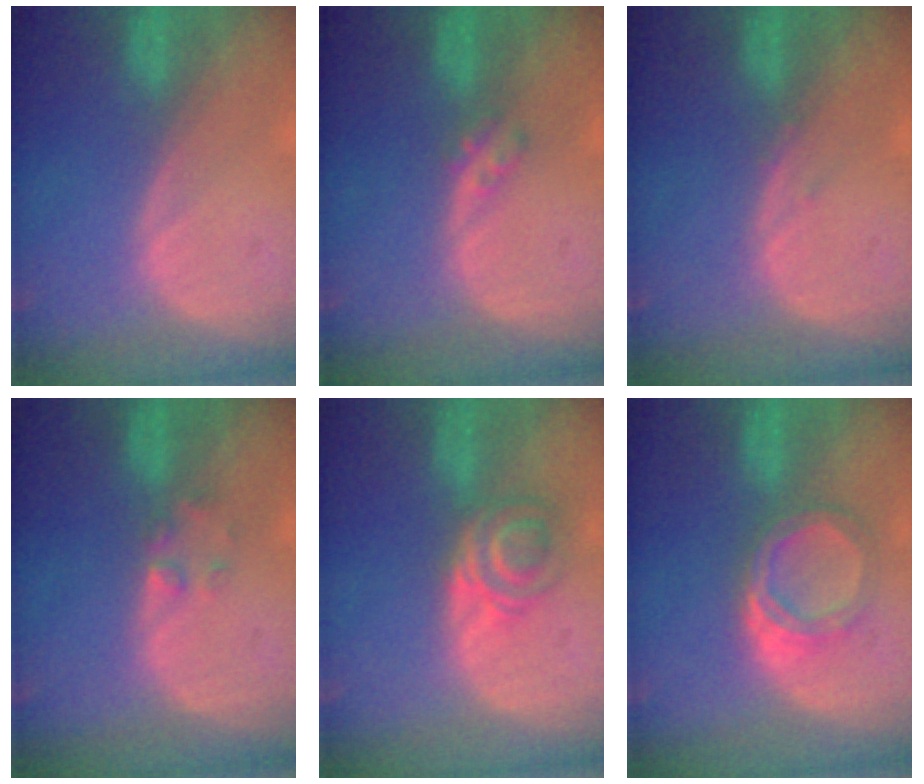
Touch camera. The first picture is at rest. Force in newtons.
{"total": 2.3, "press": 2.0, "slide": 1.2}
{"total": 0.6, "press": 0.6, "slide": 0.3}
{"total": 1.7, "press": 1.7, "slide": 0.2}
{"total": 5.9, "press": 4.9, "slide": 3.2}
{"total": 5.3, "press": 4.9, "slide": 2.0}